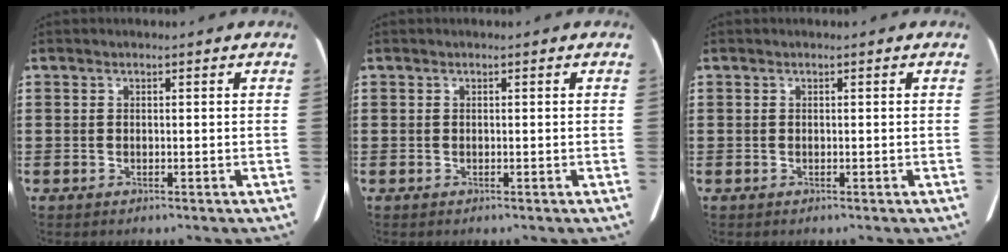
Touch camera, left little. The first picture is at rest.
{"total": 0.0}
{"total": 0.0}